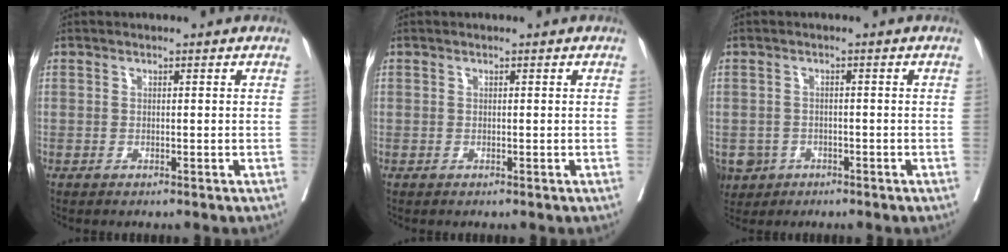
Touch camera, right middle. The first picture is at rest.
{"total": 0.0}
{"total": 4.7, "force": [-2.5, 3.9, 0.9], "torque": [-0.018, 0.004, -0.038]}